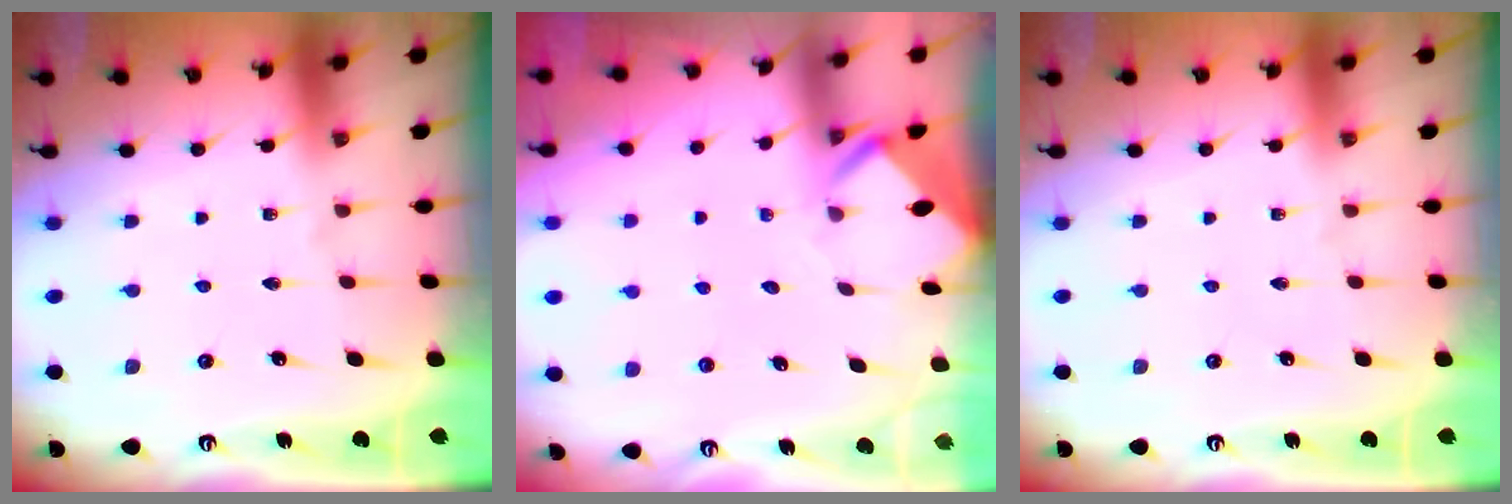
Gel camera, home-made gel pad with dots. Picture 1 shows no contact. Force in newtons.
{"total": 3.4, "press": 3.4, "slide": 0.2}
{"total": 0.0}